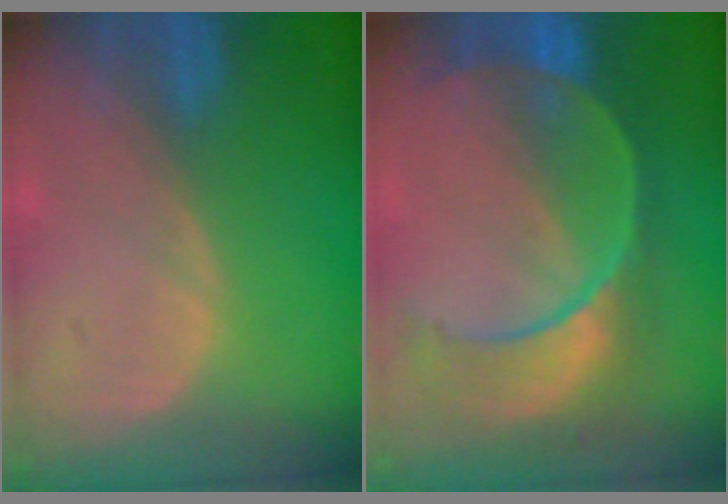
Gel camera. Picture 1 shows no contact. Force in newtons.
{"total": 10.8, "press": 9.3, "slide": 5.6}